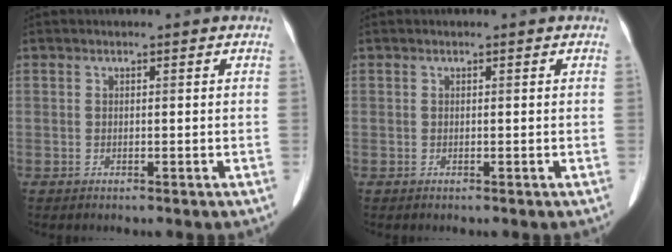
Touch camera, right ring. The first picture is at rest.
{"total": 0.0}